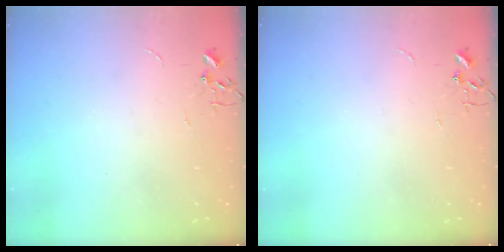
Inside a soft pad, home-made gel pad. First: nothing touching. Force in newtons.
{"total": 0.0}